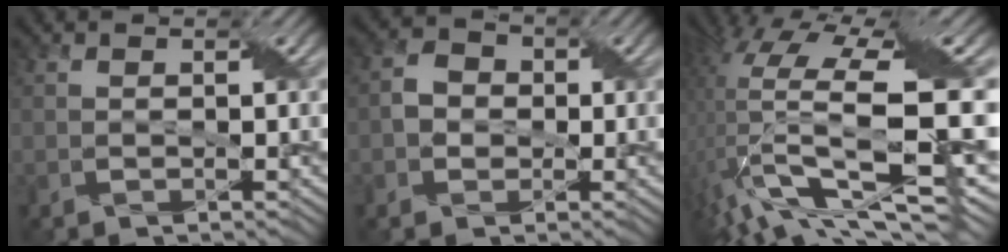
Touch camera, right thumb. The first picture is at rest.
{"total": 3.1, "force": [-0.4, 2.8, 1.2], "torque": [-0.027, 0.005, -0.012]}
{"total": 18.3, "force": [-1.7, 7.1, 16.8], "torque": [-0.366, -0.024, -0.024]}